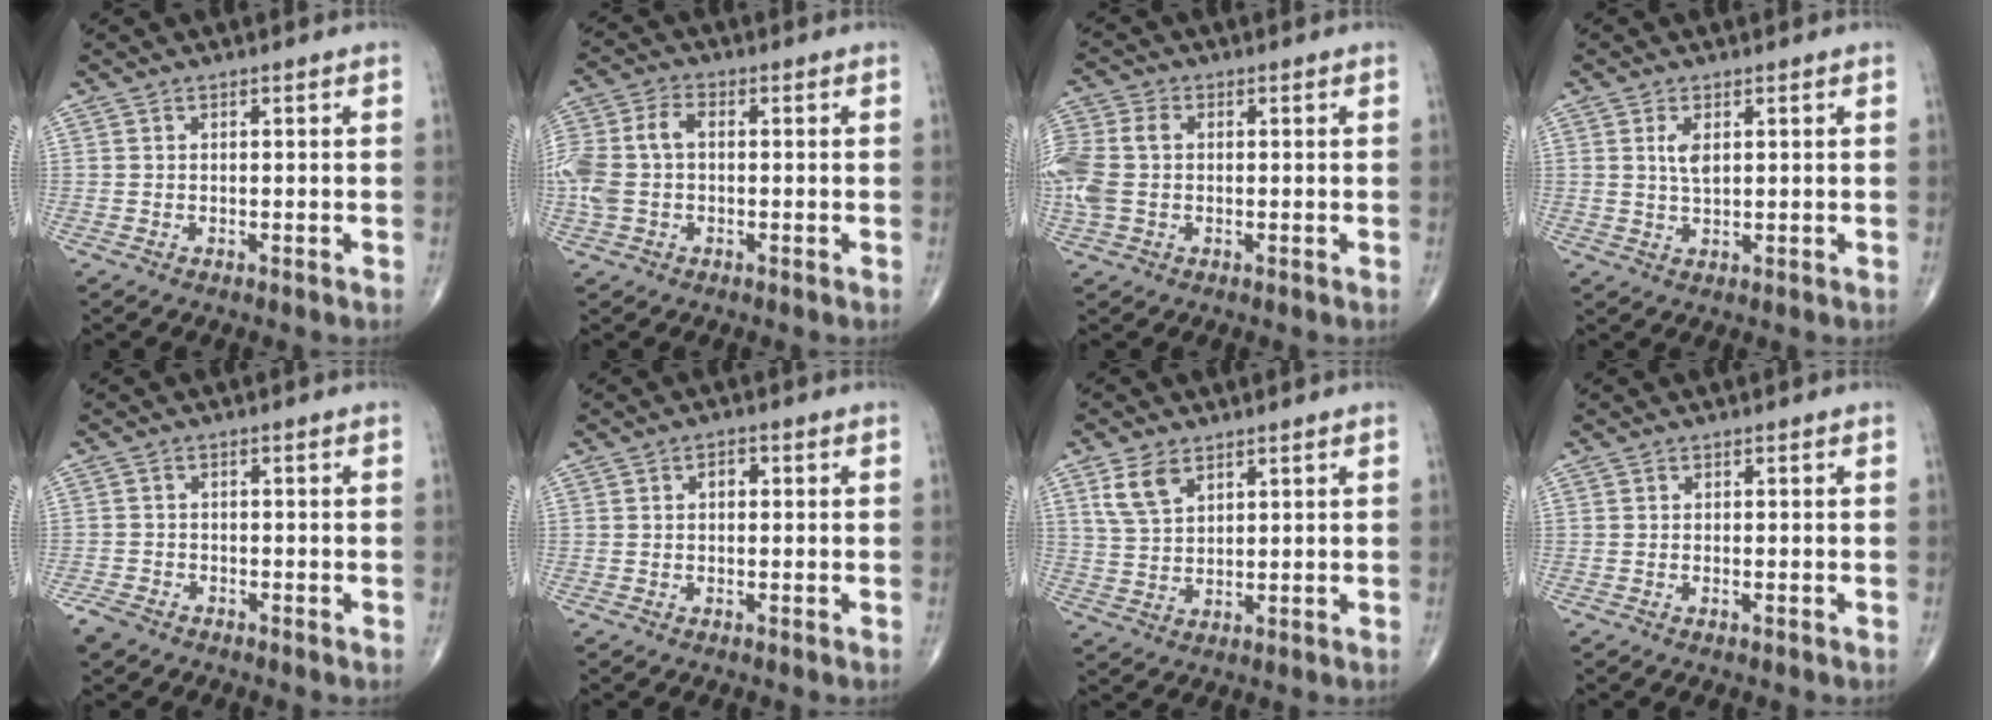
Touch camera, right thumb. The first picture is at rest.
{"total": 9.8, "force": [-0.3, 6.4, 7.5], "torque": [-0.185, 0.029, -0.008]}
{"total": 9.3, "force": [0.0, 6.6, 6.5], "torque": [-0.174, 0.020, -0.001]}
{"total": 3.2, "force": [1.0, 1.4, 2.6], "torque": [-0.049, -0.007, 0.021]}
{"total": 3.5, "force": [-2.6, 2.0, 1.2], "torque": [-0.031, 0.001, -0.049]}
{"total": 1.8, "force": [0.2, 1.3, 1.3], "torque": [-0.011, 0.007, -0.002]}
{"total": 6.0, "force": [3.3, 3.4, 3.7], "torque": [-0.066, -0.010, 0.072]}
{"total": 0.5, "force": [-0.3, 0.1, 0.4], "torque": [-0.010, -0.001, -0.004]}